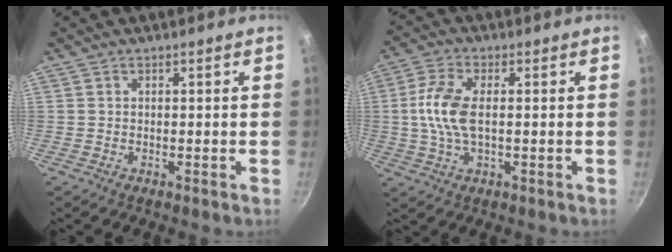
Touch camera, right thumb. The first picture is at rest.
{"total": 8.6, "force": [0.3, 4.3, 7.5], "torque": [-0.155, 0.012, -0.001]}